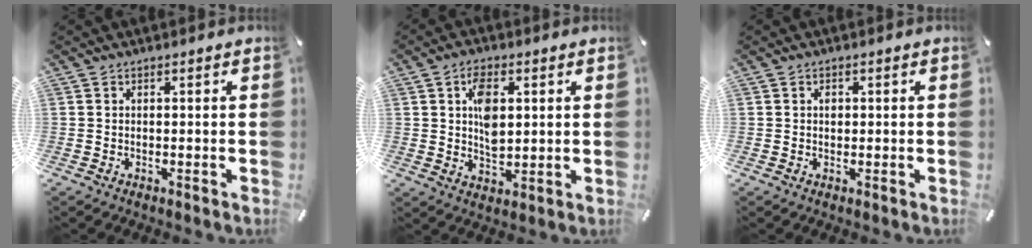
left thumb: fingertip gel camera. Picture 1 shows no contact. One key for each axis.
{"total": 7.5, "fx": 1.9, "fy": 4.6, "fz": 5.6, "tx": -0.088, "ty": -0.004, "tz": 0.029}
{"total": 1.1, "fx": 0.2, "fy": 0.9, "fz": 0.6, "tx": -0.006, "ty": -0.001, "tz": 0.001}